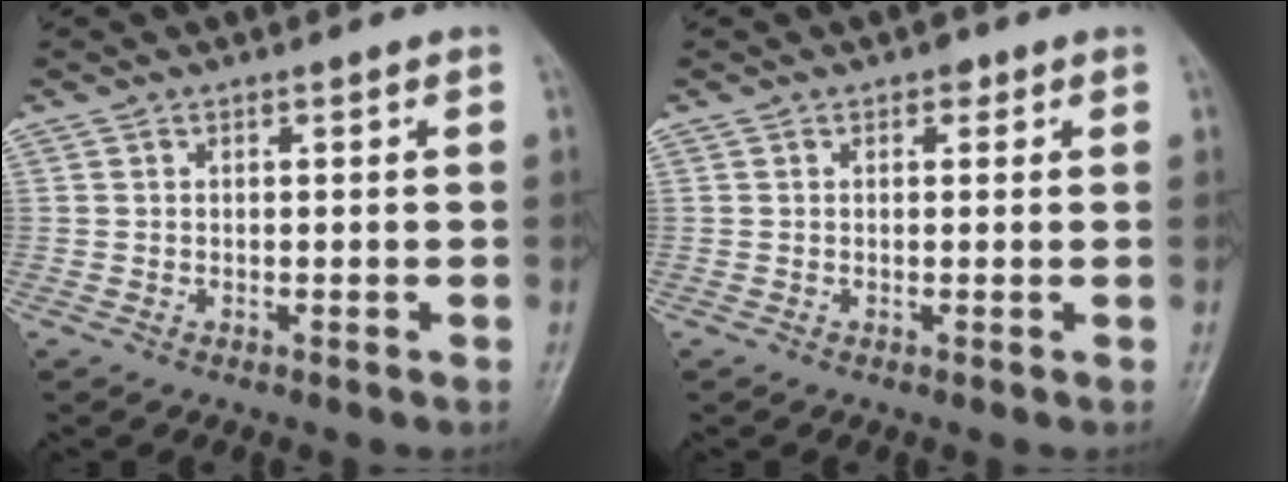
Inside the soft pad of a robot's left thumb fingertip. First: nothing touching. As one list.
[{"total": 1.4, "force": [0.7, 1.0, 0.8], "torque": [0.002, 0.001, 0.003]}]